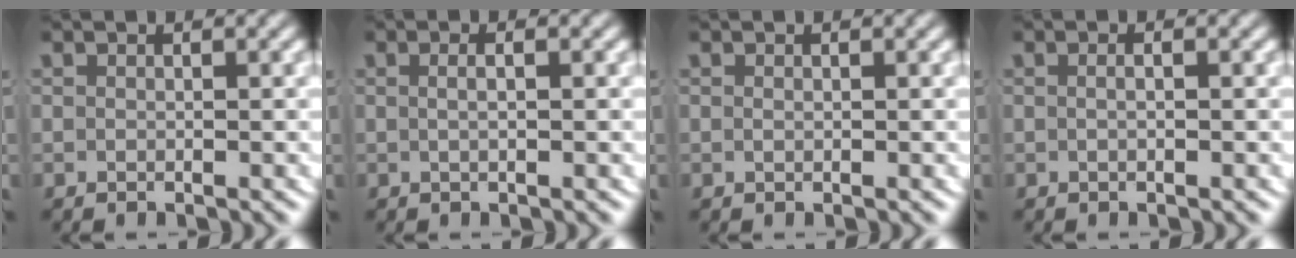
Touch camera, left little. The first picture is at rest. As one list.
[{"total": 1.0, "force": [-0.2, 0.1, 1.0], "torque": [-0.018, 0.000, -0.002]}, {"total": 0.0}, {"total": 0.7, "force": [-0.2, 0.3, 0.6], "torque": [-0.013, 0.002, -0.005]}]